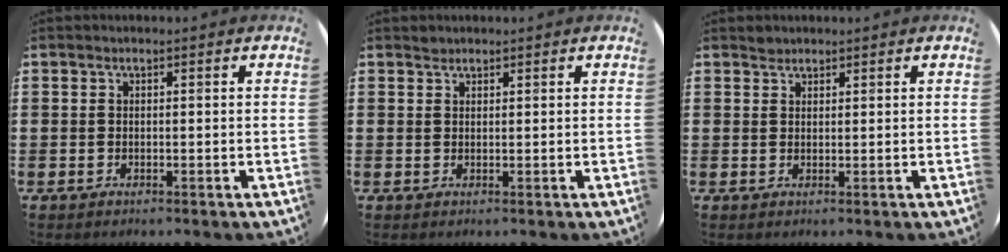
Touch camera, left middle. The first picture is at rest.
{"total": 0.7, "force": [0.7, 0.2, -0.1], "torque": [0.001, 0.003, 0.014]}
{"total": 1.1, "force": [1.0, 0.4, -0.1], "torque": [0.008, -0.002, 0.018]}